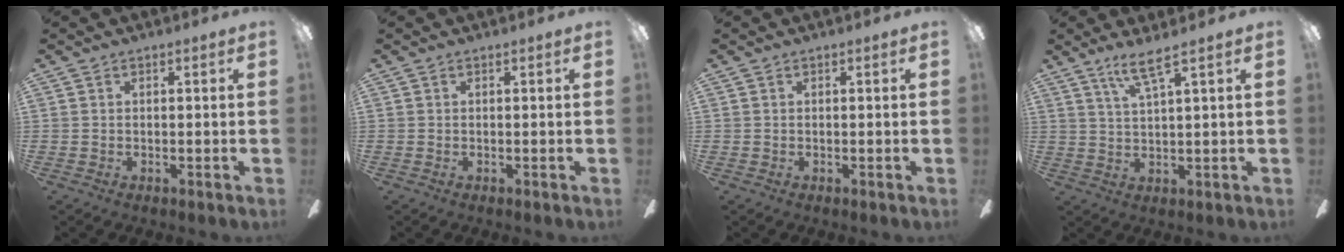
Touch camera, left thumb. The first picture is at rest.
{"total": 0.0}
{"total": 0.0}
{"total": 5.7, "force": [4.0, 0.3, 4.0], "torque": [-0.089, -0.010, 0.069]}